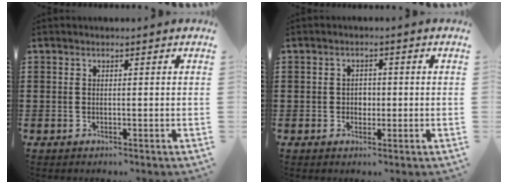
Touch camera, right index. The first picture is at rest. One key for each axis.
{"total": 1.6, "fx": -0.1, "fy": 1.4, "fz": 0.9, "tx": -0.018, "ty": 0.007, "tz": -0.004}